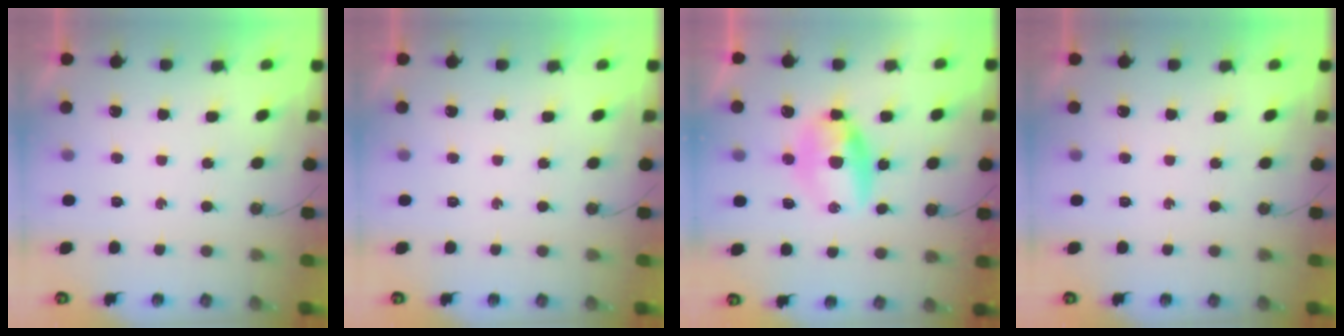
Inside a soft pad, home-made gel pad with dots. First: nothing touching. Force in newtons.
{"total": 0.0}
{"total": 9.0, "press": 8.5, "slide": 3.0}
{"total": 0.0}